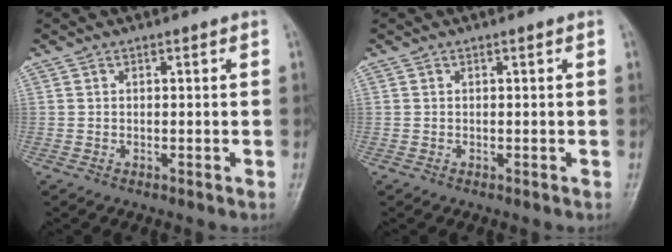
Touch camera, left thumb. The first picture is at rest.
{"total": 0.0}